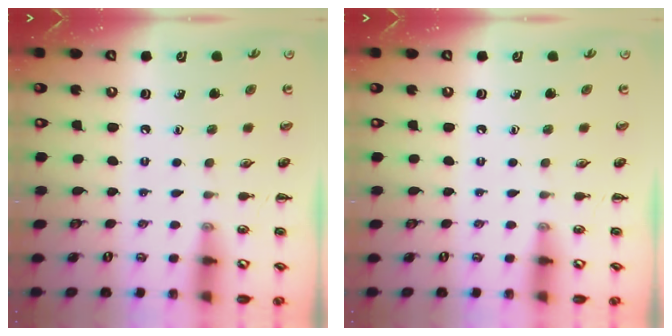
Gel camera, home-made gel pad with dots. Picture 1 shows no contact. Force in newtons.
{"total": 0.0}